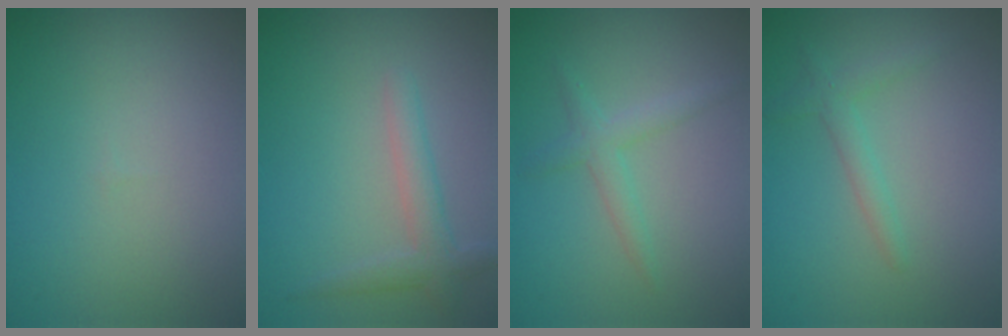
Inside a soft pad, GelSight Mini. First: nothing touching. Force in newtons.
{"total": 2.3, "press": 2.3, "slide": 0.2}
{"total": 1.9, "press": 1.9, "slide": 0.1}
{"total": 1.6, "press": 1.6, "slide": 0.1}